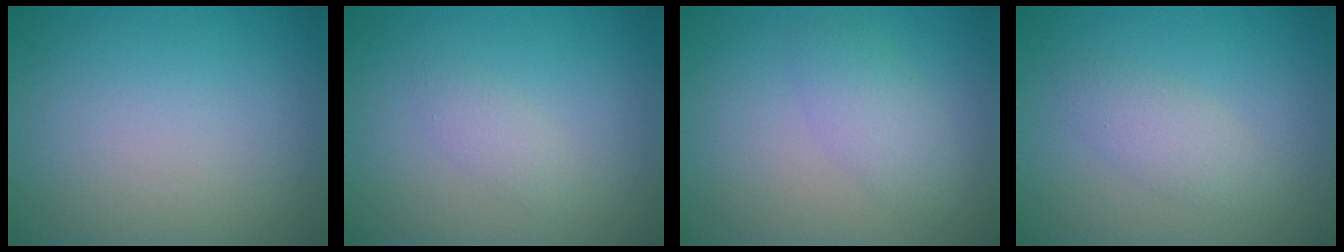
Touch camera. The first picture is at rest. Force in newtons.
{"total": 1.3, "press": 1.3, "slide": 0.1}
{"total": 2.5, "press": 2.5, "slide": 0.1}
{"total": 2.2, "press": 2.2, "slide": 0.0}